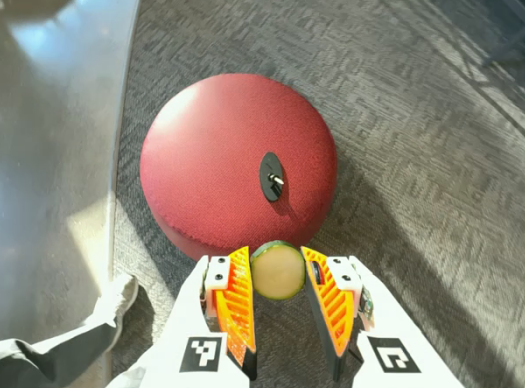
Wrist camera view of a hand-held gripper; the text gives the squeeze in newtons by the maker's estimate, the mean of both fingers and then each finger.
{"total": 6.1, "left": 5.8, "right": 6.4}